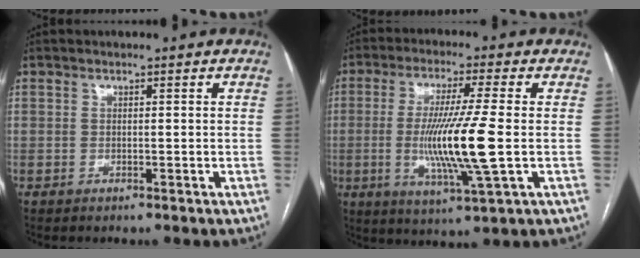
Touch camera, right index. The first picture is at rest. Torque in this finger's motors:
{"motor_torque": [1.70, 0.09, 0.52, 0.21]}